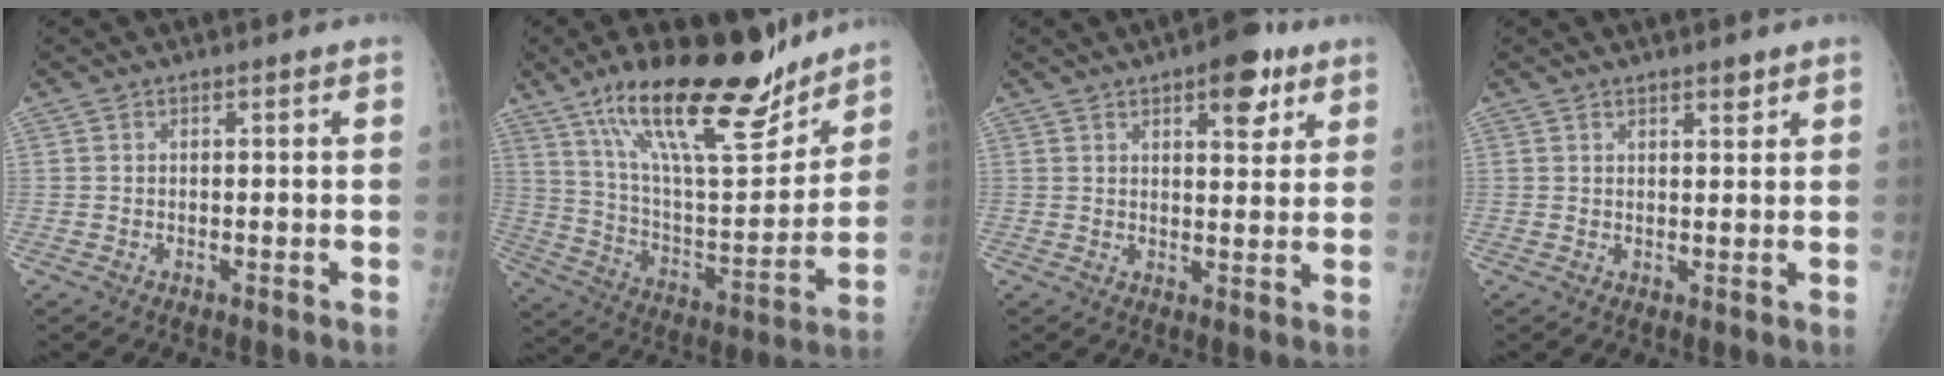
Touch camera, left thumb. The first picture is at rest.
{"total": 24.2, "force": [17.4, 7.0, 15.3], "torque": [-0.215, -0.082, 0.296]}
{"total": 8.1, "force": [4.5, 3.5, 5.7], "torque": [-0.052, -0.018, 0.056]}
{"total": 2.0, "force": [1.5, 0.6, 1.1], "torque": [-0.009, -0.009, 0.022]}